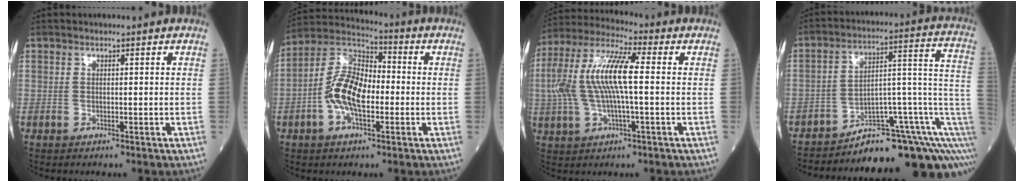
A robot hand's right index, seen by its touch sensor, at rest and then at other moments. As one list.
[{"total": 11.2, "force": [-2.2, 5.0, 9.8], "torque": [-0.210, 0.025, -0.048]}, {"total": 12.7, "force": [0.6, 2.7, 12.4], "torque": [-0.266, 0.024, 0.007]}, {"total": 14.8, "force": [-8.8, 3.6, 11.4], "torque": [-0.086, 0.093, -0.117]}]